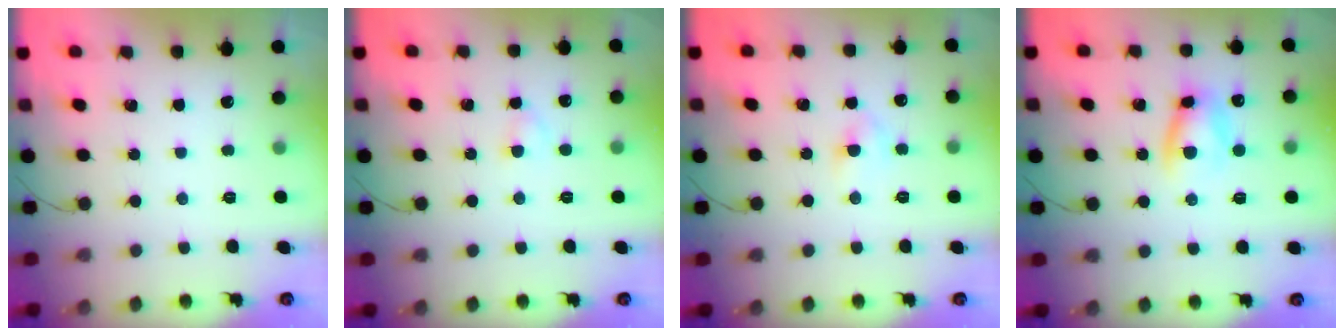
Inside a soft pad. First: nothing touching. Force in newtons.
{"total": 2.0, "press": 1.7, "slide": 1.0}
{"total": 4.8, "press": 4.6, "slide": 1.5}
{"total": 8.4, "press": 8.3, "slide": 1.4}